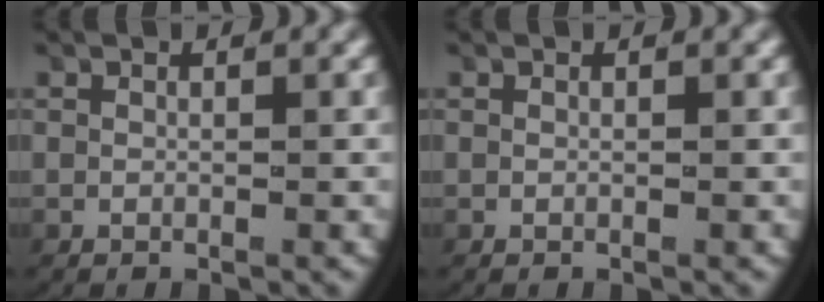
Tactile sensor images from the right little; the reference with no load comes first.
{"total": 0.0}